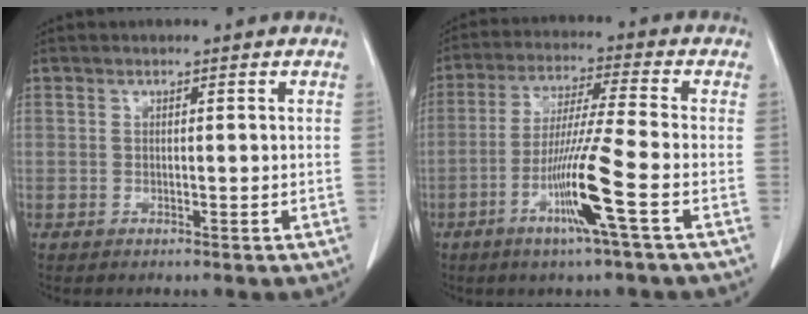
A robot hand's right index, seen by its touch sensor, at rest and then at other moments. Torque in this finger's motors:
{"motor_torque": [1.81, -0.33, 0.84, 0.14]}